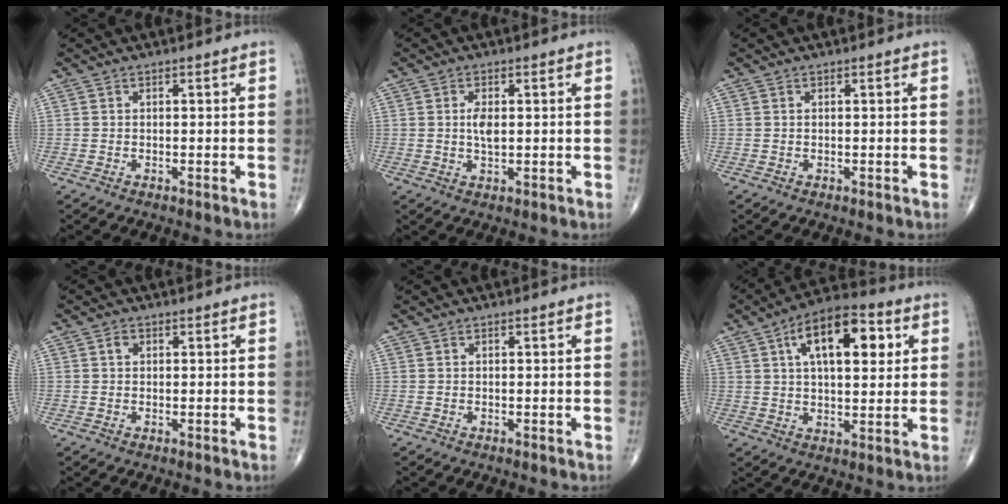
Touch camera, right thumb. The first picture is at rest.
{"total": 3.3, "force": [0.3, 1.5, 2.9], "torque": [-0.052, -0.003, 0.006]}
{"total": 0.0}
{"total": 1.3, "force": [0.4, 0.9, 0.7], "torque": [-0.011, 0.003, 0.006]}
{"total": 0.0}
{"total": 15.5, "force": [5.1, 7.3, 12.7], "torque": [-0.174, 0.007, 0.075]}